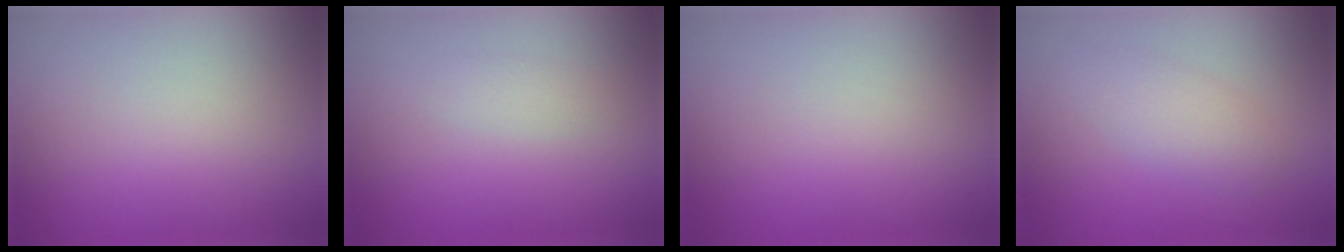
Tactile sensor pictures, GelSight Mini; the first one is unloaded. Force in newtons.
{"total": 1.1, "press": 1.1, "slide": 0.0}
{"total": 0.0}
{"total": 2.5, "press": 2.5, "slide": 0.1}